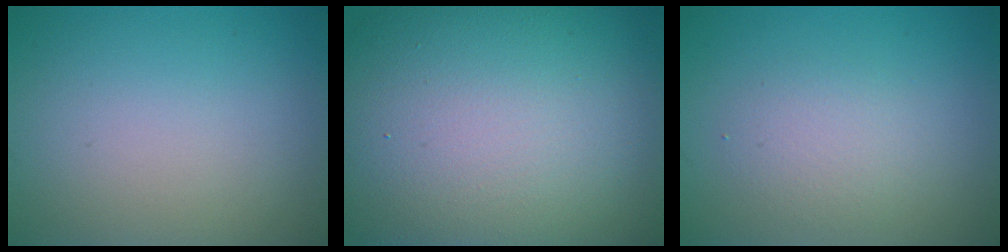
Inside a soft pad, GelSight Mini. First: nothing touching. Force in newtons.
{"total": 20.2, "press": 20.2, "slide": 0.8}
{"total": 2.1, "press": 2.1, "slide": 0.1}